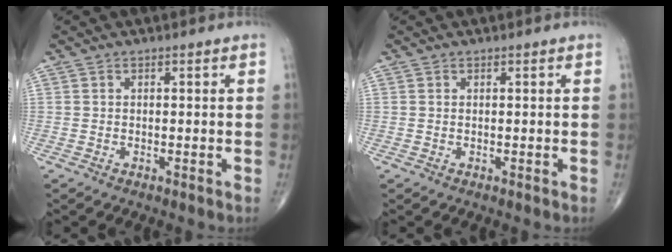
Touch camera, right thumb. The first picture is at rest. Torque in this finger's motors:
{"motor_torque": [-0.03, -0.13, -0.05, -0.07, -0.01]}